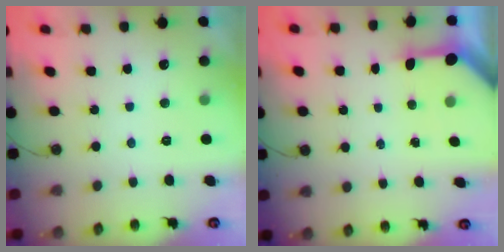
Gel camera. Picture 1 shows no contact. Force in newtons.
{"total": 3.4, "press": 3.3, "slide": 0.4}